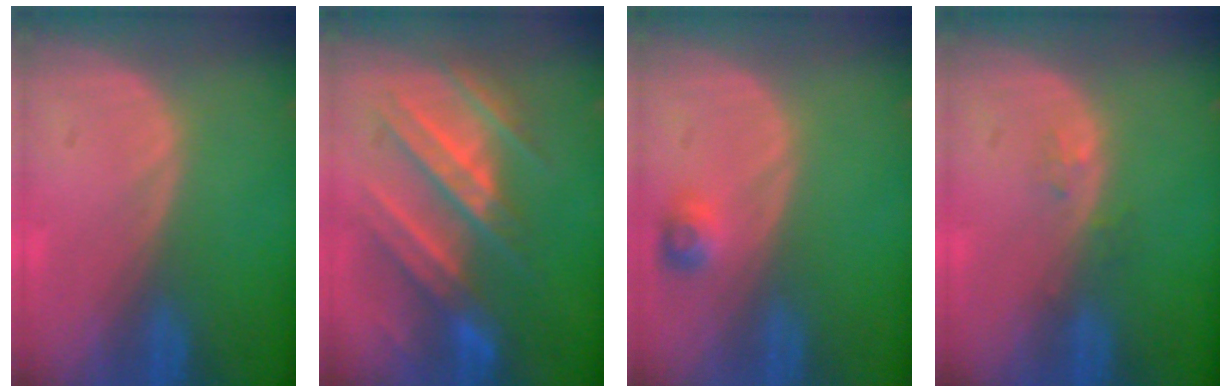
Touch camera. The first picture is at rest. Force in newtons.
{"total": 9.4, "press": 9.3, "slide": 1.6}
{"total": 2.4, "press": 2.2, "slide": 0.9}
{"total": 1.2, "press": 1.2, "slide": 0.1}